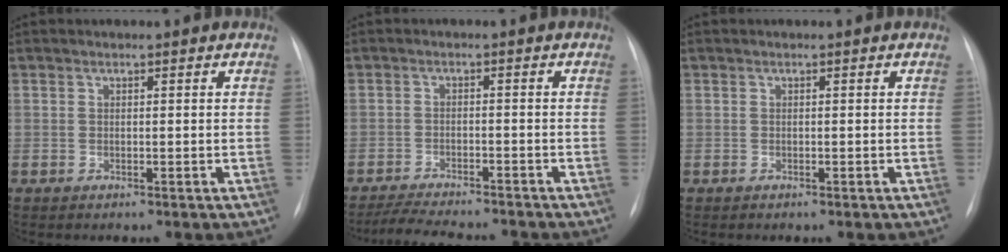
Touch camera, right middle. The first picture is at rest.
{"total": 10.1, "force": [-9.2, 1.4, 3.9], "torque": [-0.063, -0.007, -0.138]}
{"total": 0.6, "force": [-0.5, 0.2, 0.4], "torque": [-0.007, -0.002, -0.004]}